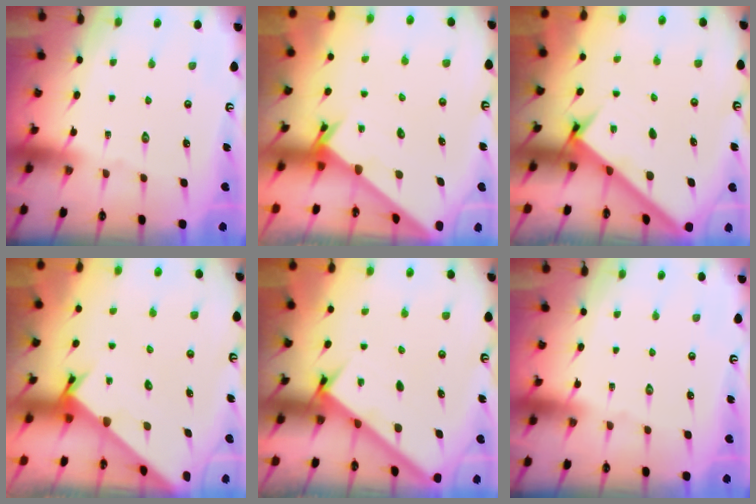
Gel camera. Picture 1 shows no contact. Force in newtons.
{"total": 1.3, "press": 1.3, "slide": 0.1}
{"total": 2.9, "press": 2.9, "slide": 0.4}
{"total": 2.2, "press": 2.2, "slide": 0.1}
{"total": 3.2, "press": 3.2, "slide": 0.2}
{"total": 0.0}